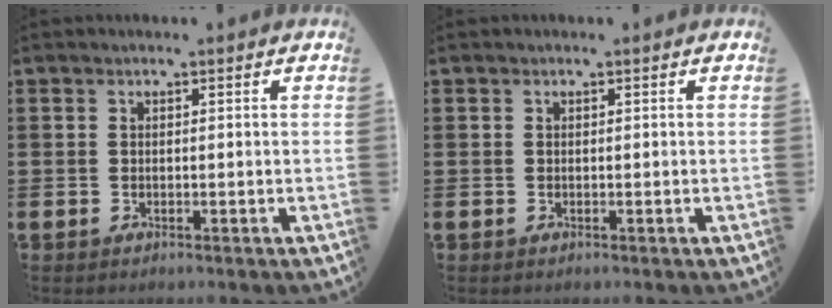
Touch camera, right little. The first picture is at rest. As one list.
[{"total": 0.0}]